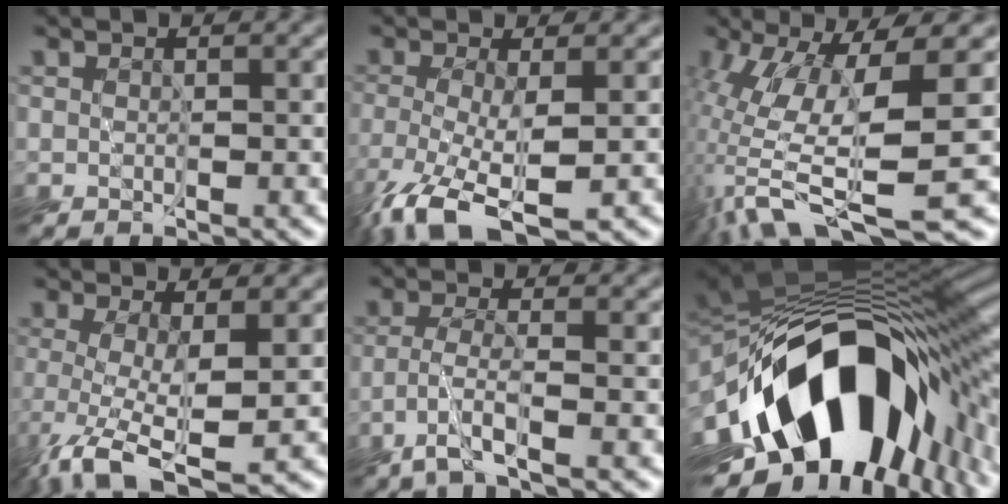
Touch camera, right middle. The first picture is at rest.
{"total": 6.1, "force": [-3.3, 1.7, 4.8], "torque": [-0.112, -0.019, -0.063]}
{"total": 9.4, "force": [-2.1, 2.0, 8.9], "torque": [-0.182, -0.007, -0.036]}
{"total": 5.3, "force": [-1.7, 1.0, 4.9], "torque": [-0.092, -0.015, -0.032]}
{"total": 2.6, "force": [-1.7, -0.1, 2.0], "torque": [-0.042, 0.001, -0.045]}
{"total": 16.7, "force": [-5.7, 9.4, 12.6], "torque": [-0.203, -0.016, -0.083]}